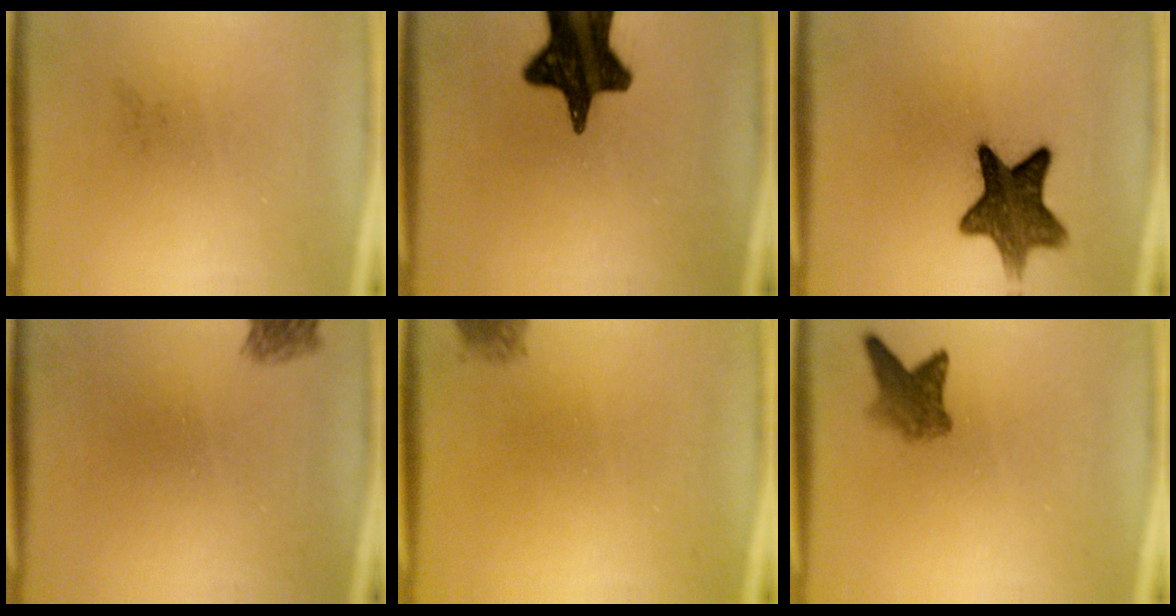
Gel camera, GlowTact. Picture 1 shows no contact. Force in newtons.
{"total": 17.5}
{"total": 10.7}
{"total": 2.6}
{"total": 1.5}
{"total": 3.8}